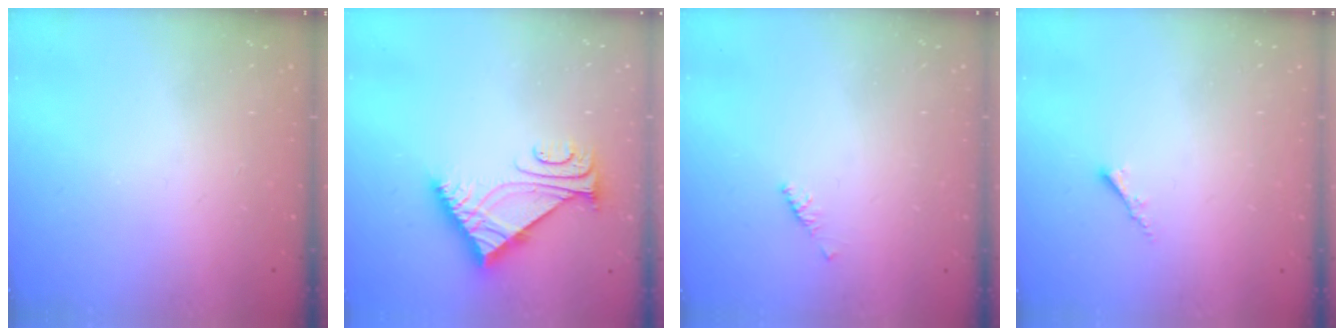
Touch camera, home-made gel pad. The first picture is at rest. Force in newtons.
{"total": 7.1, "press": 7.1, "slide": 0.2}
{"total": 2.1, "press": 2.0, "slide": 0.6}
{"total": 1.8, "press": 1.7, "slide": 0.5}